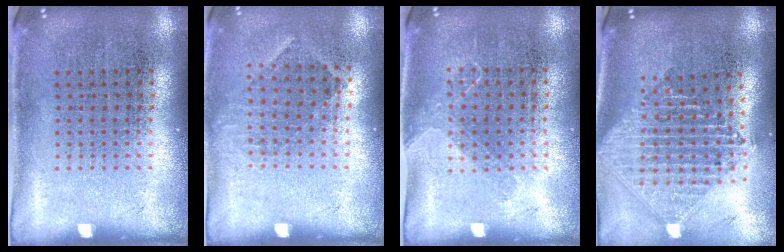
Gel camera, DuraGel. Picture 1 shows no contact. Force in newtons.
{"total": 0.9, "press": 0.8, "slide": 0.6}
{"total": 1.1, "press": 0.8, "slide": 0.7}
{"total": 2.4, "press": 1.9, "slide": 1.5}